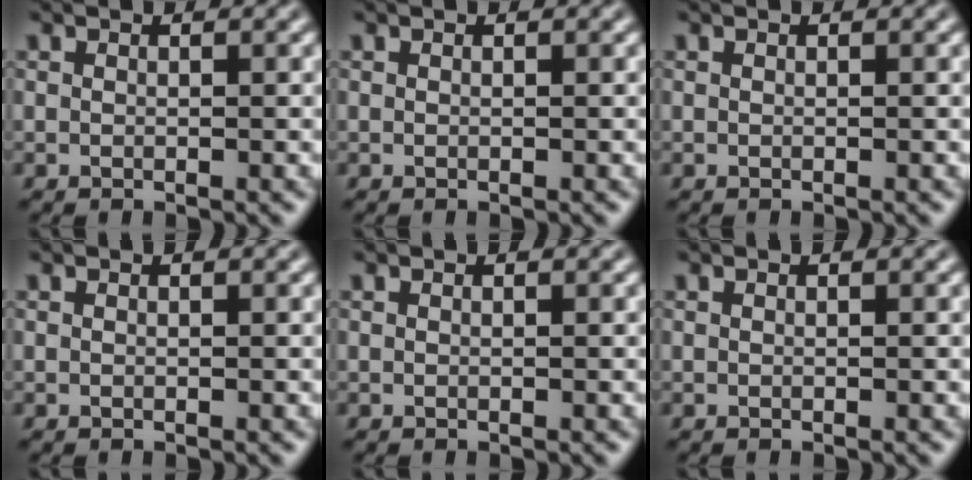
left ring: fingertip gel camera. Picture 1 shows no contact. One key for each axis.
{"total": 0.0}
{"total": 0.0}
{"total": 0.0}
{"total": 0.0}
{"total": 0.0}